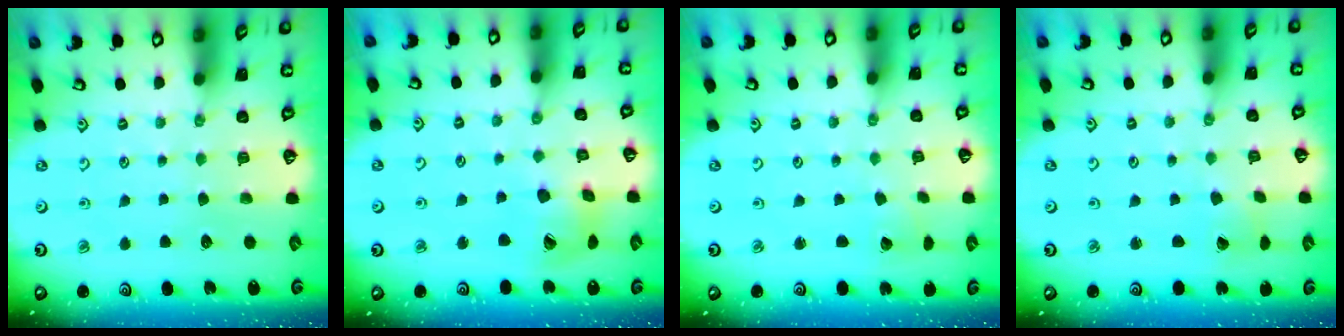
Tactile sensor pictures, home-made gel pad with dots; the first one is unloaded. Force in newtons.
{"total": 11.3, "press": 11.2, "slide": 1.6}
{"total": 1.4, "press": 1.3, "slide": 0.2}
{"total": 2.4, "press": 2.4, "slide": 0.3}